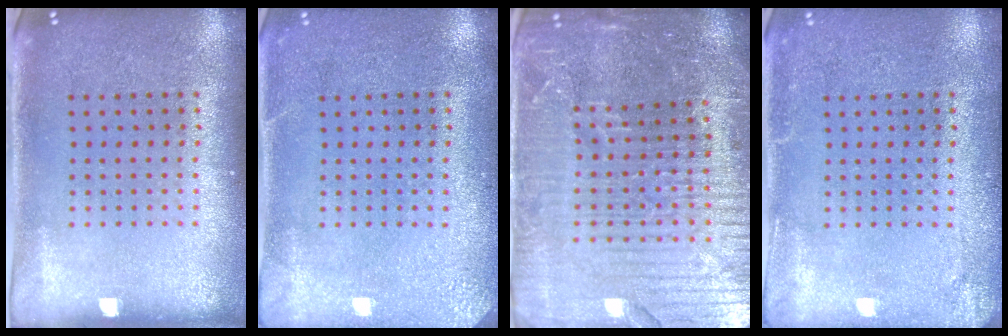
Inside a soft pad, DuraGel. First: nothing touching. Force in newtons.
{"total": 2.7, "press": 2.6, "slide": 0.2}
{"total": 6.1, "press": 5.4, "slide": 2.8}
{"total": 2.0, "press": 1.9, "slide": 0.1}